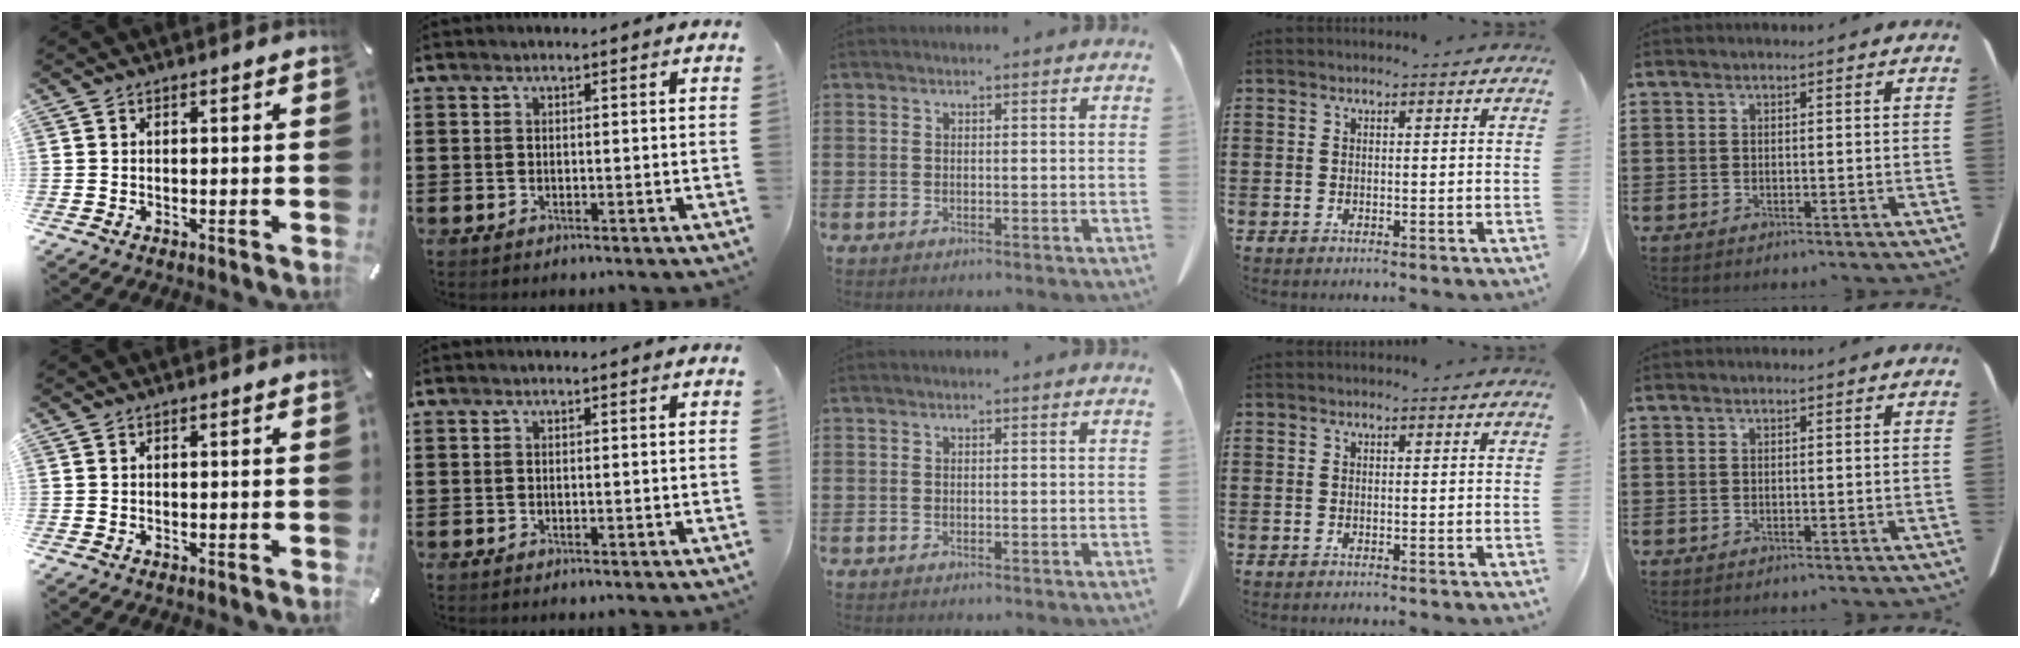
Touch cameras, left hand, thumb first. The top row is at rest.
{}